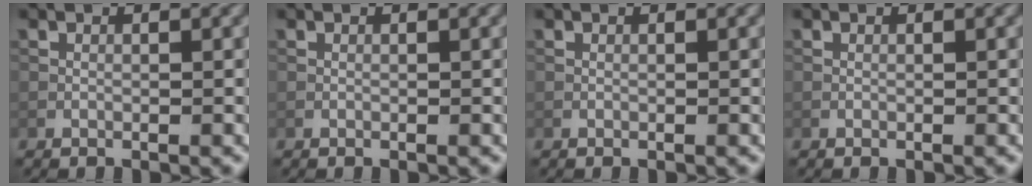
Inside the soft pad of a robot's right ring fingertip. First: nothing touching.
{"total": 0.0}
{"total": 0.0}
{"total": 0.0}